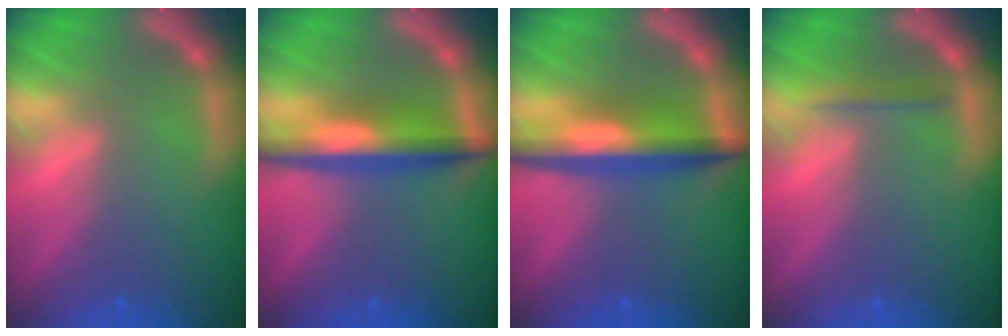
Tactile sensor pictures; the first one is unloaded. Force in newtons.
{"total": 6.0}
{"total": 6.5}
{"total": 1.4}